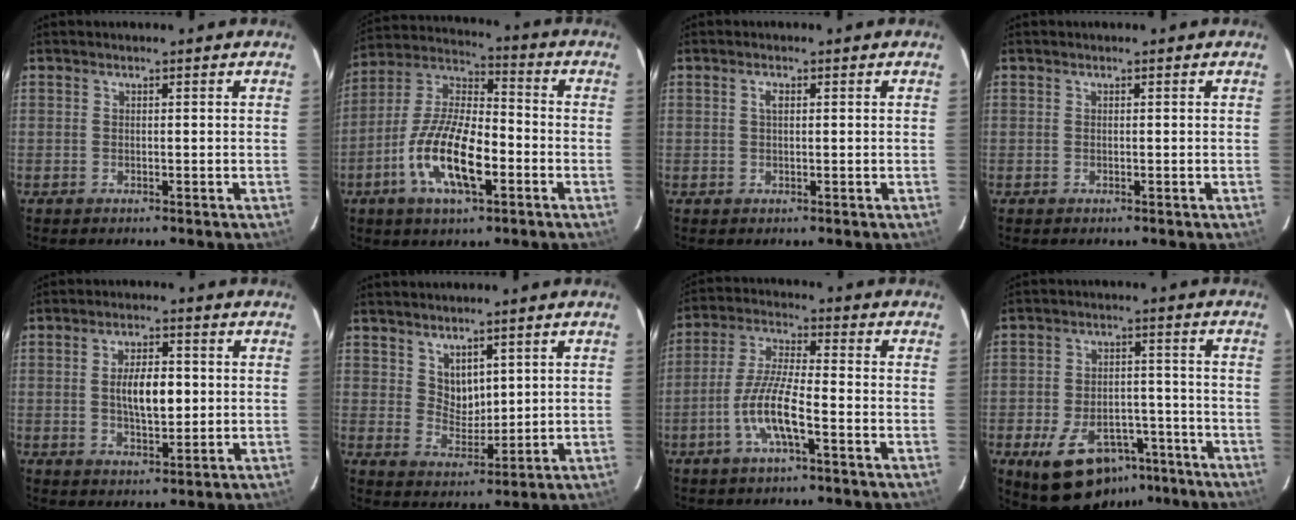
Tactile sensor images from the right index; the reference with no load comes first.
{"total": 15.6, "force": [-5.8, 6.0, 13.2], "torque": [-0.268, -0.005, -0.109]}
{"total": 1.2, "force": [0.3, 0.5, 1.0], "torque": [-0.020, 0.003, 0.004]}
{"total": 0.0}
{"total": 7.5, "force": [0.3, 3.3, 6.8], "torque": [-0.121, 0.003, 0.010]}
{"total": 5.0, "force": [3.2, 3.2, 2.2], "torque": [-0.027, 0.001, 0.067]}
{"total": 9.1, "force": [-4.0, 1.5, 8.0], "torque": [-0.169, -0.001, -0.076]}
{"total": 15.1, "force": [-9.0, 9.1, 8.0], "torque": [-0.159, 0.017, -0.115]}